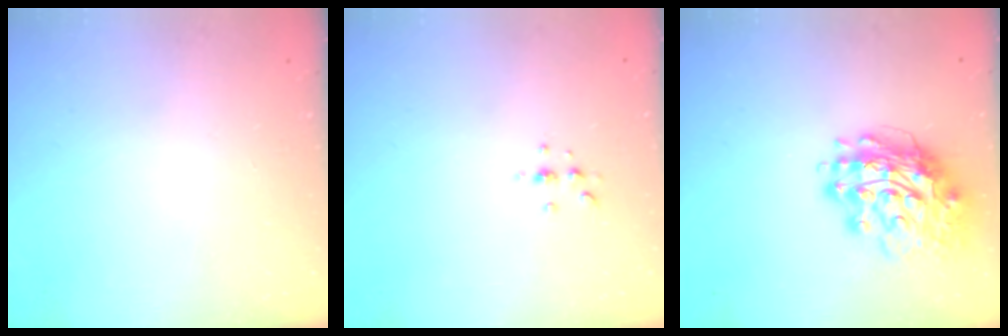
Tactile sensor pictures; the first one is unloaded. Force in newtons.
{"total": 3.7, "press": 3.3, "slide": 1.6}
{"total": 16.2, "press": 16.1, "slide": 2.1}